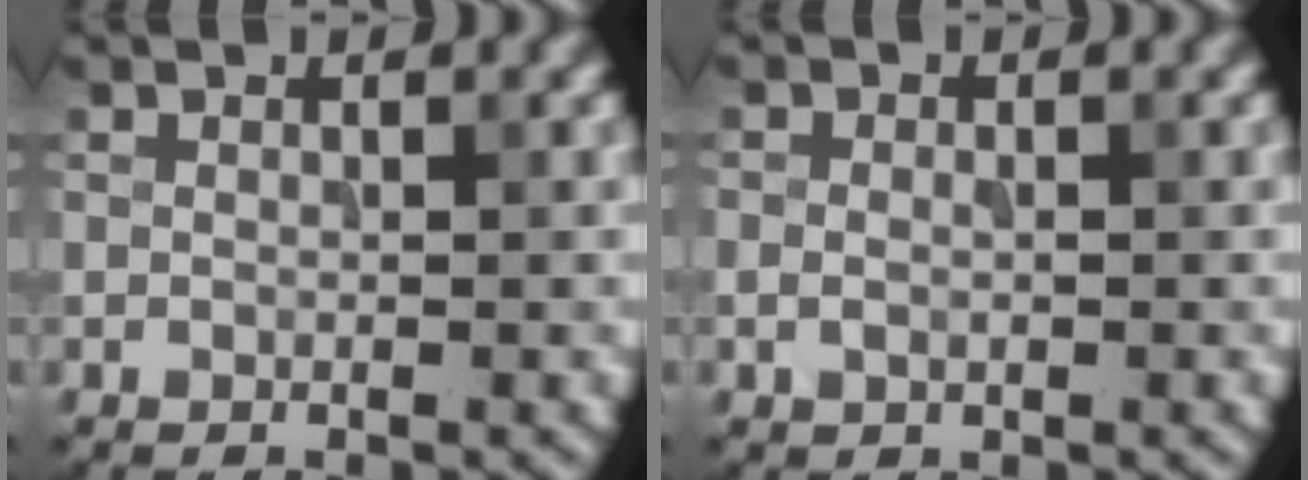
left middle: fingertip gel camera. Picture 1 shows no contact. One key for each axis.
{"total": 1.4, "fx": -0.2, "fy": 1.0, "fz": 0.9, "tx": -0.017, "ty": 0.001, "tz": -0.006}